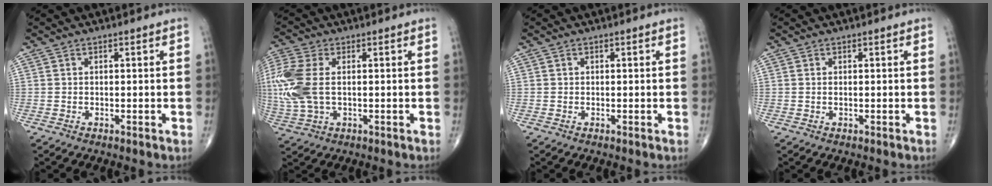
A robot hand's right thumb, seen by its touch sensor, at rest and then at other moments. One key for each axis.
{"total": 11.8, "fx": 0.9, "fy": 6.9, "fz": 9.6, "tx": -0.257, "ty": 0.009, "tz": 0.021}
{"total": 0.0}
{"total": 0.0}